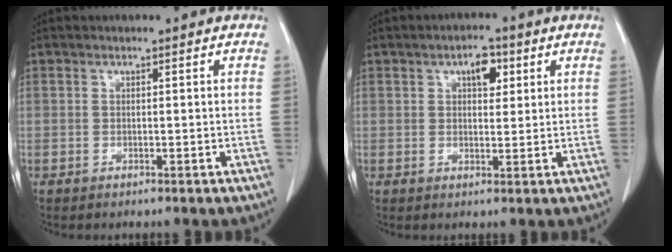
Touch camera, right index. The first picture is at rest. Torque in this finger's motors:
{"motor_torque": [0.09, 0.05, 0.02, 0.02]}